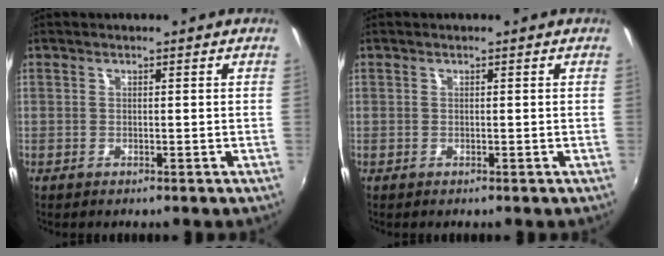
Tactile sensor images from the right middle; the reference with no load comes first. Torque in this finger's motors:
{"motor_torque": [-0.01, 0.00, 0.00, 0.00]}